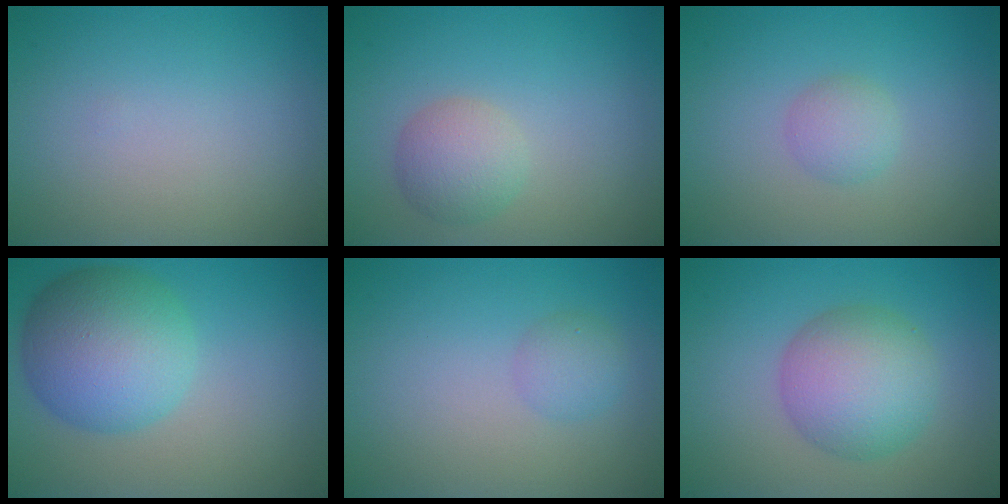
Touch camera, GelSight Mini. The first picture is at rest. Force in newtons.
{"total": 3.0, "press": 3.0, "slide": 0.0}
{"total": 1.8, "press": 1.8, "slide": 0.1}
{"total": 8.1, "press": 8.1, "slide": 0.1}
{"total": 1.7, "press": 1.7, "slide": 0.0}
{"total": 6.2, "press": 6.2, "slide": 0.0}